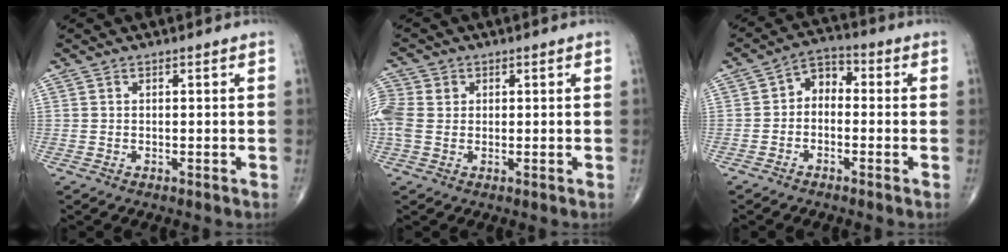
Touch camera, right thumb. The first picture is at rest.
{"total": 5.8, "force": [0.5, 4.6, 3.4], "torque": [-0.092, 0.012, 0.009]}
{"total": 5.2, "force": [-0.7, 3.7, 3.5], "torque": [-0.035, 0.028, -0.031]}